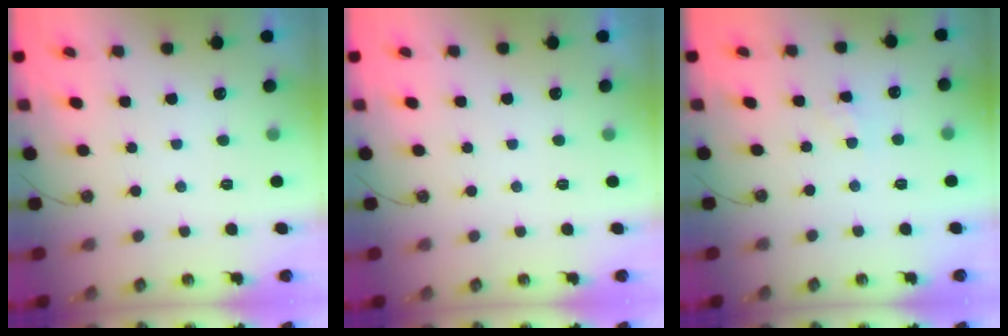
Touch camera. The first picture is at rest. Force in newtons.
{"total": 0.0}
{"total": 1.9, "press": 1.9, "slide": 0.3}